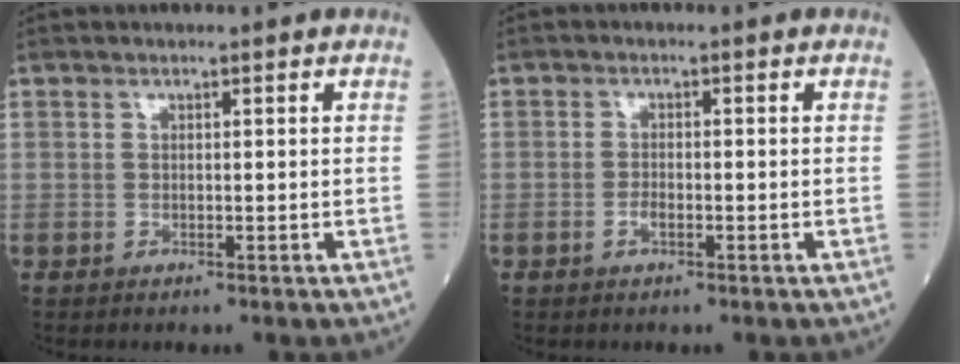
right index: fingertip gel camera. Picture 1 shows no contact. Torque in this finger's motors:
{"motor_torque": [-0.15, 0.05, -0.04, 0.00]}